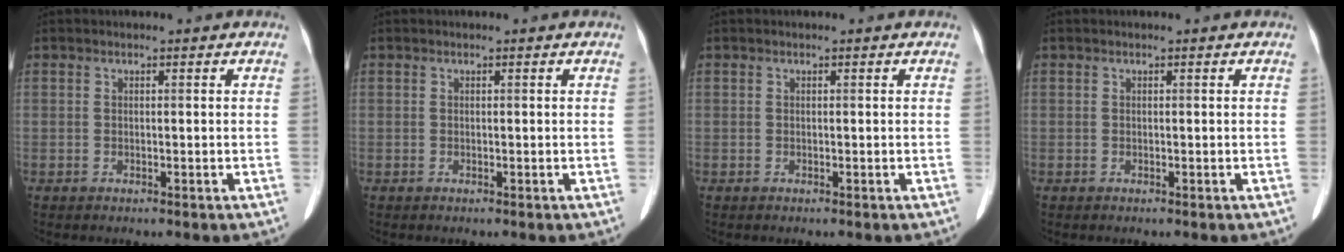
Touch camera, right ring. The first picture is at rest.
{"total": 0.0}
{"total": 0.0}
{"total": 0.0}